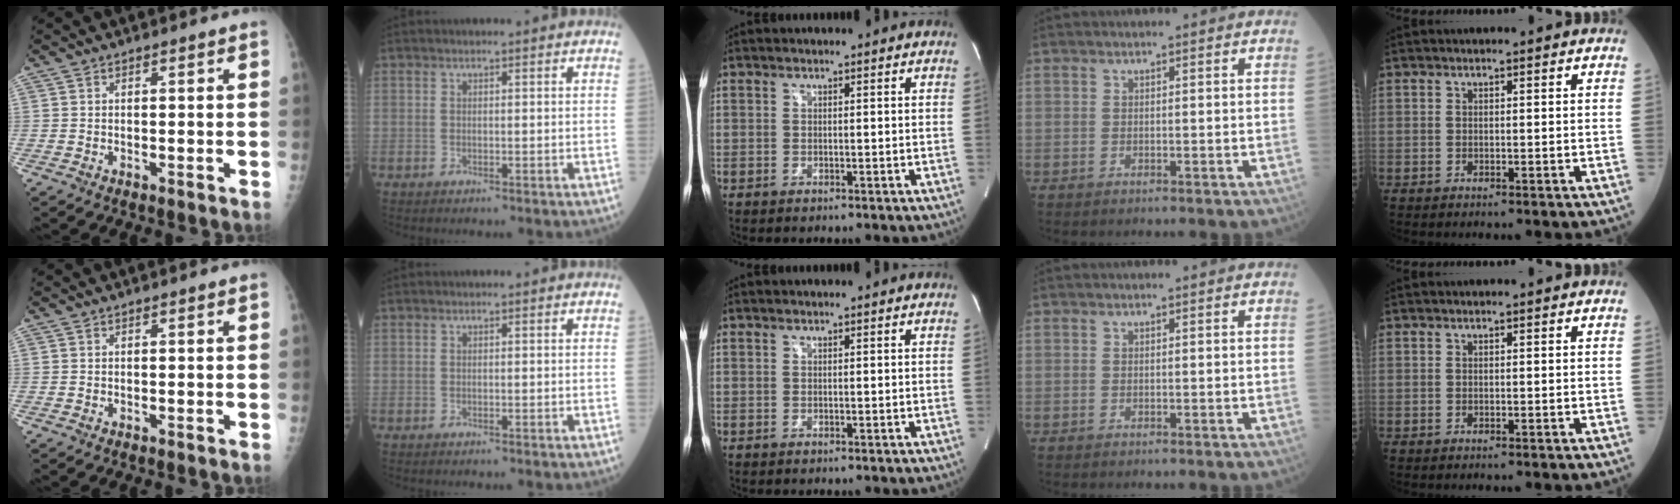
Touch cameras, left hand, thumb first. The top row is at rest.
{}